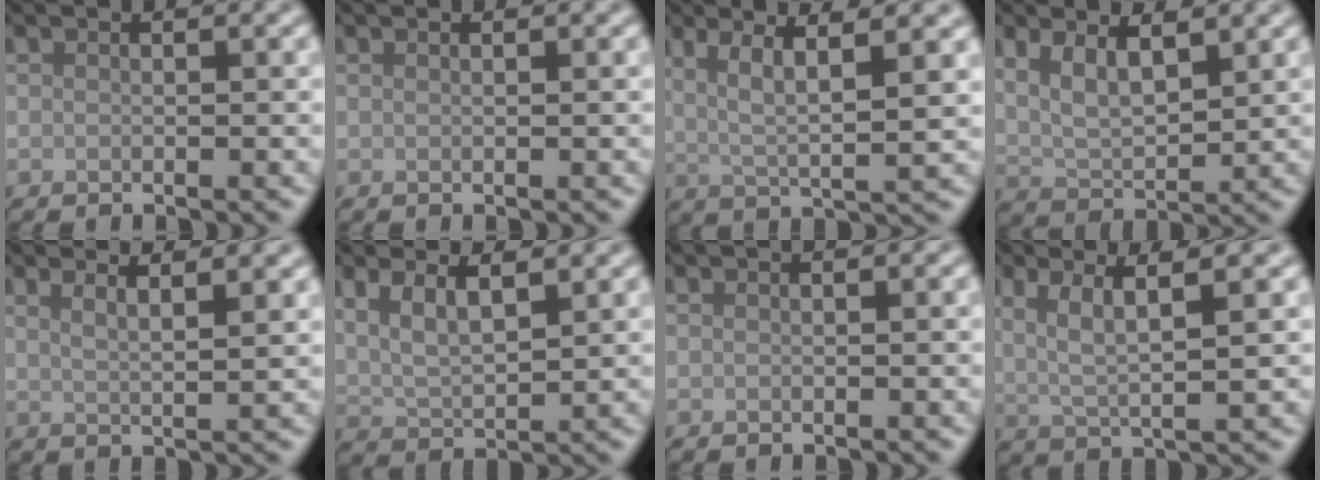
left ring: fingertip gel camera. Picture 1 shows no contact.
{"total": 0.0}
{"total": 5.8, "force": [2.2, 1.2, 5.2], "torque": [-0.090, 0.002, 0.042]}
{"total": 4.3, "force": [2.1, 1.9, 3.3], "torque": [-0.072, -0.004, 0.040]}
{"total": 4.8, "force": [3.1, 1.7, 3.2], "torque": [-0.015, 0.018, 0.019]}
{"total": 4.2, "force": [2.1, 1.7, 3.2], "torque": [-0.067, 0.004, 0.035]}
{"total": 0.0}
{"total": 4.6, "force": [1.7, 1.0, 4.2], "torque": [-0.080, 0.001, 0.034]}